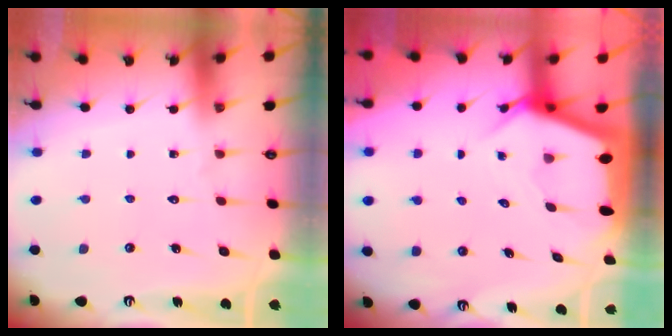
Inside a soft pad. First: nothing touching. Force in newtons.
{"total": 4.7, "press": 4.6, "slide": 0.3}